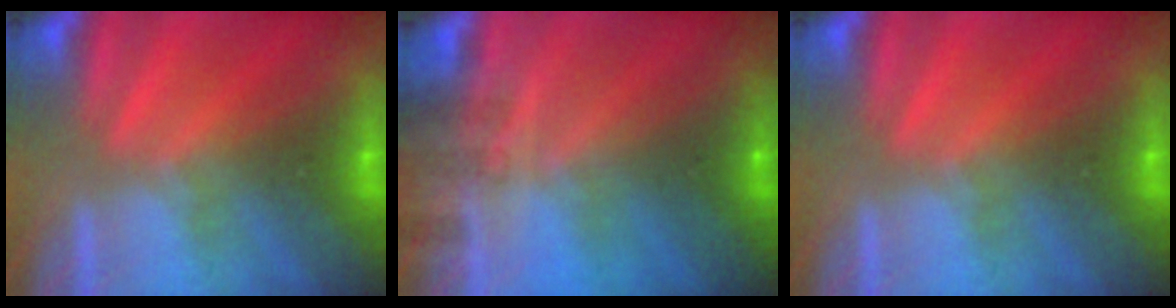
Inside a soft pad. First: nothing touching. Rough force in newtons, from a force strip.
{"total": 7.4}
{"total": 0.0}